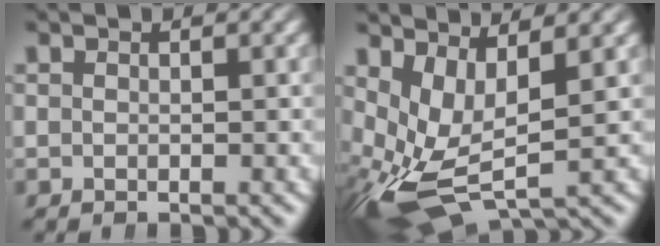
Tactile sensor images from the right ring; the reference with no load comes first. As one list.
[{"total": 7.6, "force": [-2.2, 5.0, 5.3], "torque": [-0.141, -0.054, -0.015]}]